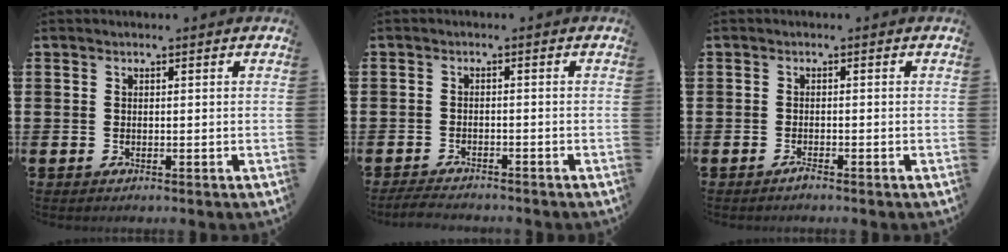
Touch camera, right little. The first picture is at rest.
{"total": 2.0, "force": [-1.9, 0.1, 0.4], "torque": [-0.009, 0.004, -0.040]}
{"total": 0.8, "force": [-0.7, 0.1, 0.4], "torque": [-0.010, -0.004, -0.013]}